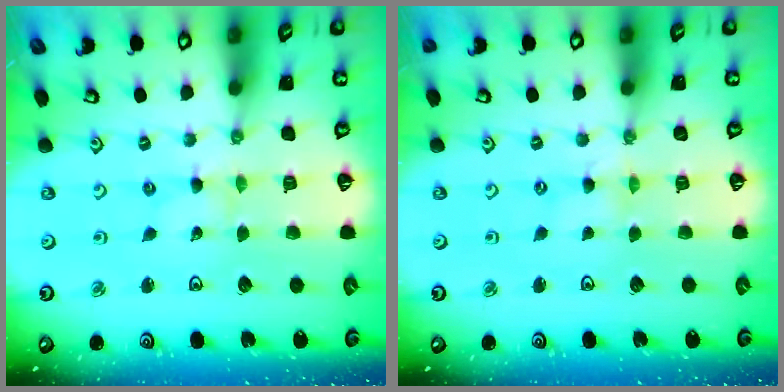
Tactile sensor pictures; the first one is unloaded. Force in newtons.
{"total": 0.0}